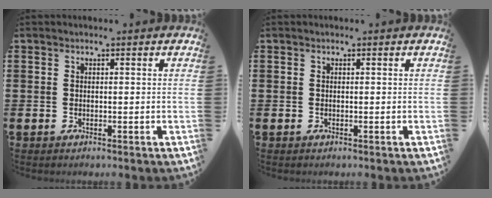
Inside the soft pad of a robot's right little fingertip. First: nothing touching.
{"total": 0.0}